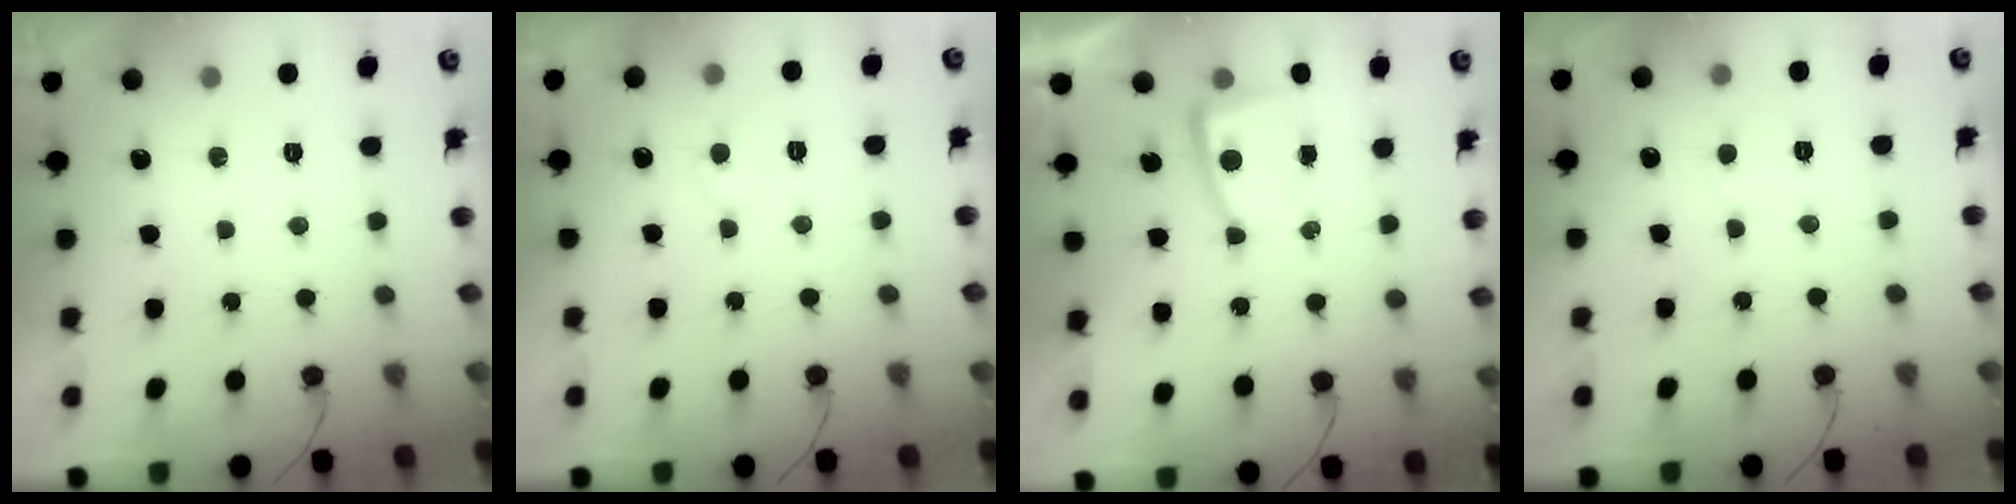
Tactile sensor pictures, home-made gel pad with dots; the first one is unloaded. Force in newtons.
{"total": 5.1, "press": 5.1, "slide": 0.4}
{"total": 2.9, "press": 2.9, "slide": 0.4}
{"total": 2.6, "press": 2.6, "slide": 0.2}